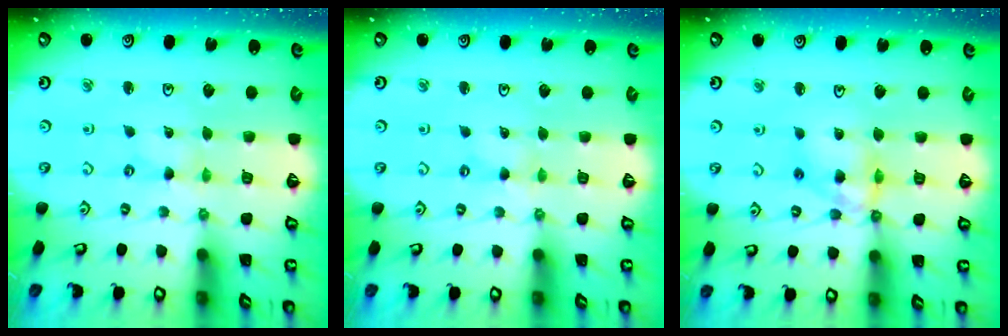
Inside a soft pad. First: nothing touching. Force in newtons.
{"total": 0.0}
{"total": 11.7, "press": 11.7, "slide": 1.0}